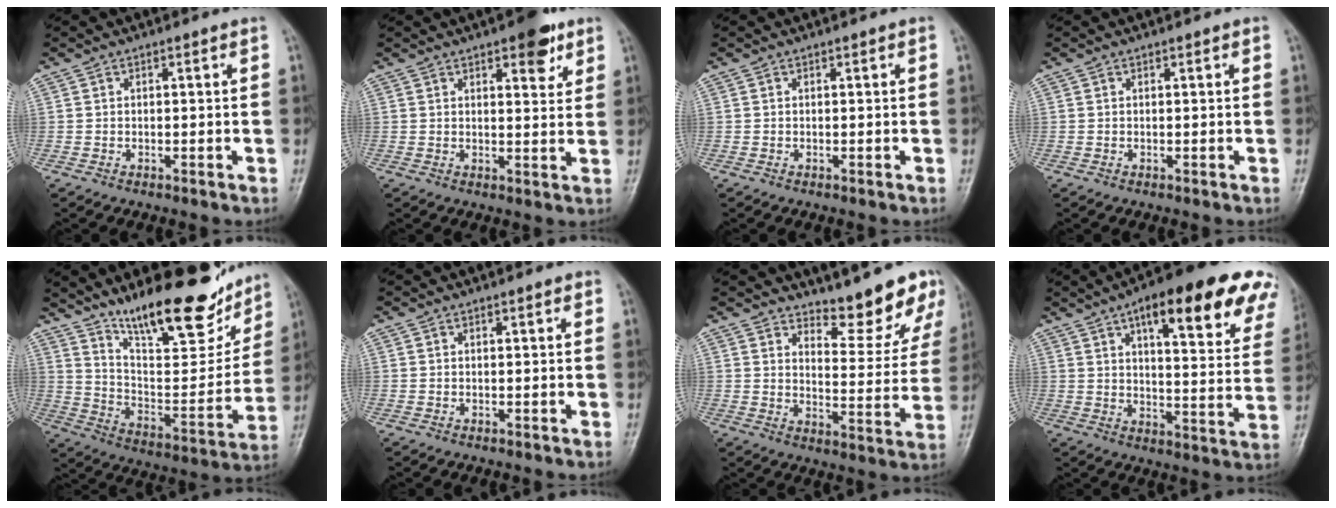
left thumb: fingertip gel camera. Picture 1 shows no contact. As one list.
[{"total": 6.4, "force": [3.8, 2.7, 4.5], "torque": [-0.037, -0.017, 0.044]}, {"total": 0.0}, {"total": 0.0}, {"total": 22.8, "force": [16.7, 7.1, 13.7], "torque": [-0.161, -0.089, 0.274]}, {"total": 0.5, "force": [0.2, 0.2, 0.4], "torque": [-0.006, 0.001, 0.002]}, {"total": 11.7, "force": [10.1, 3.4, 4.9], "torque": [-0.031, -0.088, 0.132]}, {"total": 24.1, "force": [13.7, 7.6, 18.3], "torque": [-0.209, -0.024, 0.175]}]